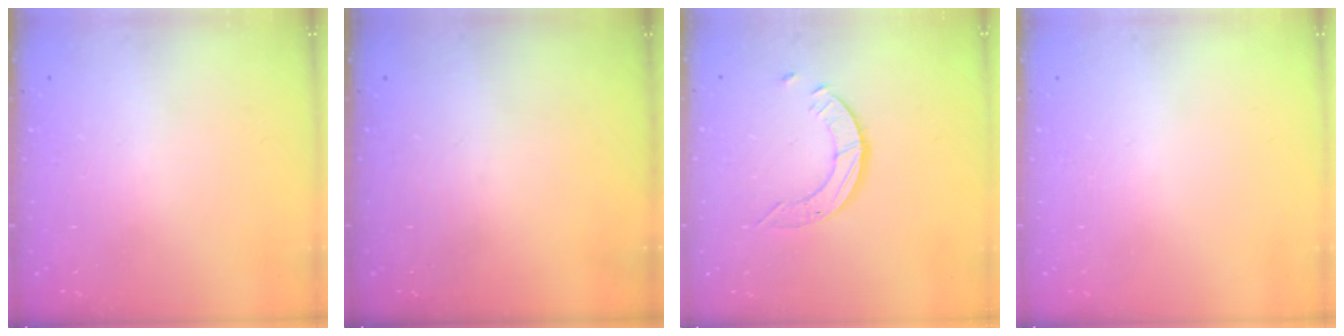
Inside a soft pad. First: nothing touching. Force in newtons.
{"total": 0.0}
{"total": 3.5, "press": 3.5, "slide": 0.2}
{"total": 0.0}